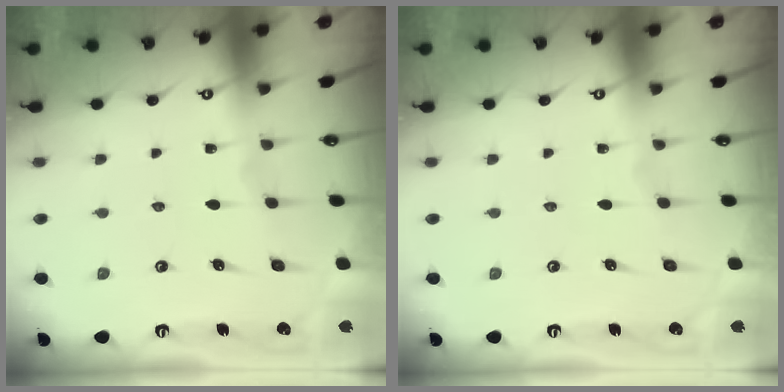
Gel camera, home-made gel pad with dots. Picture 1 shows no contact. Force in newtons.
{"total": 0.0}